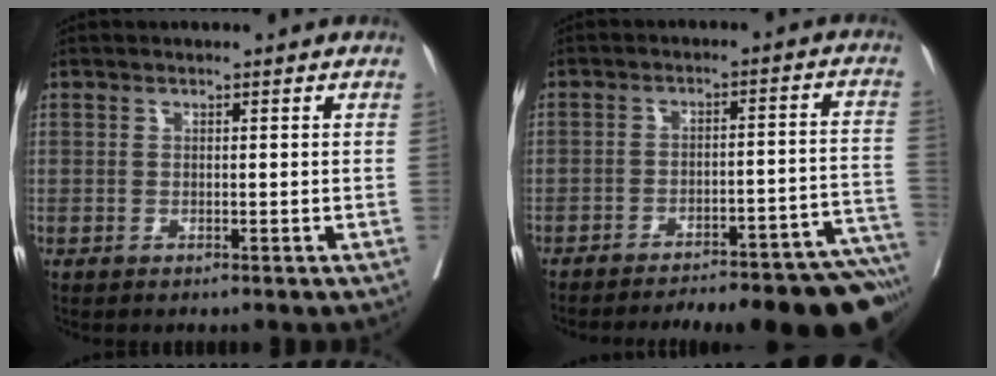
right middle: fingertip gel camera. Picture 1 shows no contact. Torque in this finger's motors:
{"motor_torque": [1.07, -1.07, 0.39, 0.12]}